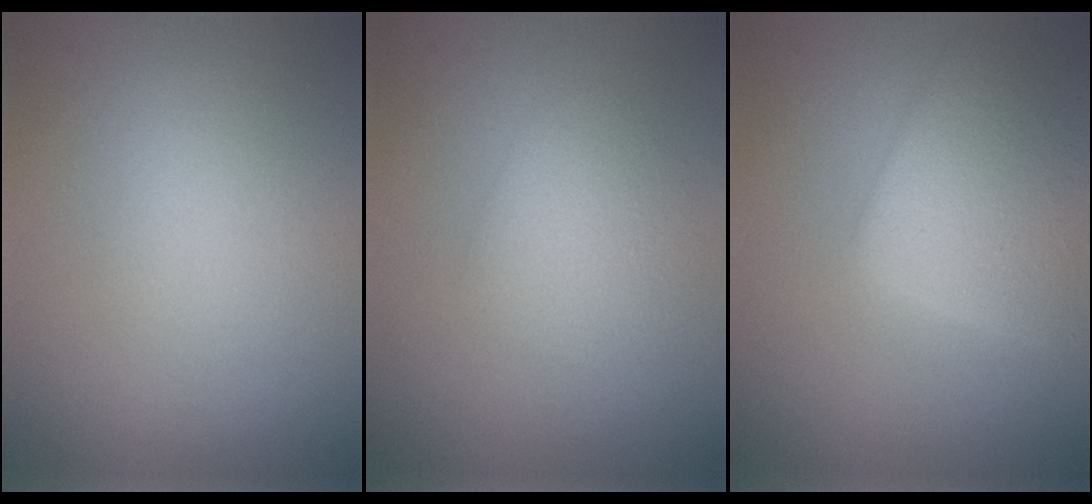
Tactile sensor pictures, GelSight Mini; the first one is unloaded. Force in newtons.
{"total": 2.1, "press": 2.1, "slide": 0.2}
{"total": 4.8, "press": 4.8, "slide": 0.2}